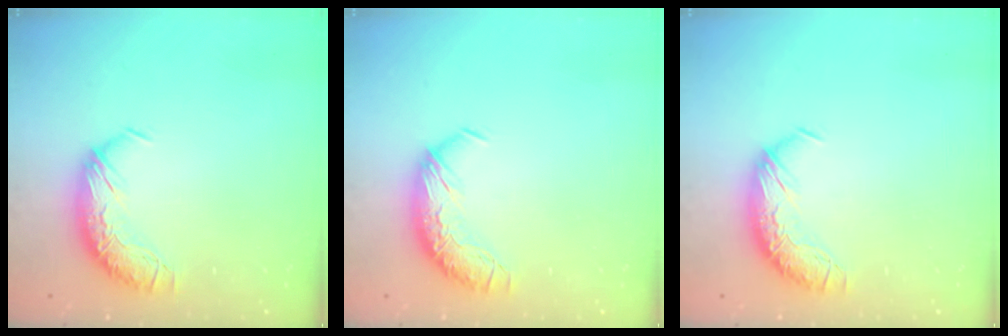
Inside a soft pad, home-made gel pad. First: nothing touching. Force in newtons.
{"total": 0.0}
{"total": 0.0}